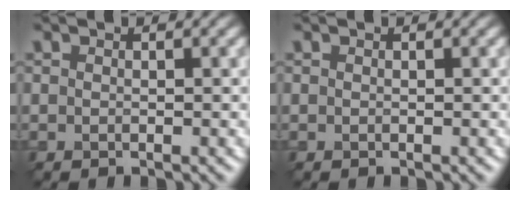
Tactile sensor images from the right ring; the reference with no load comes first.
{"total": 0.0}